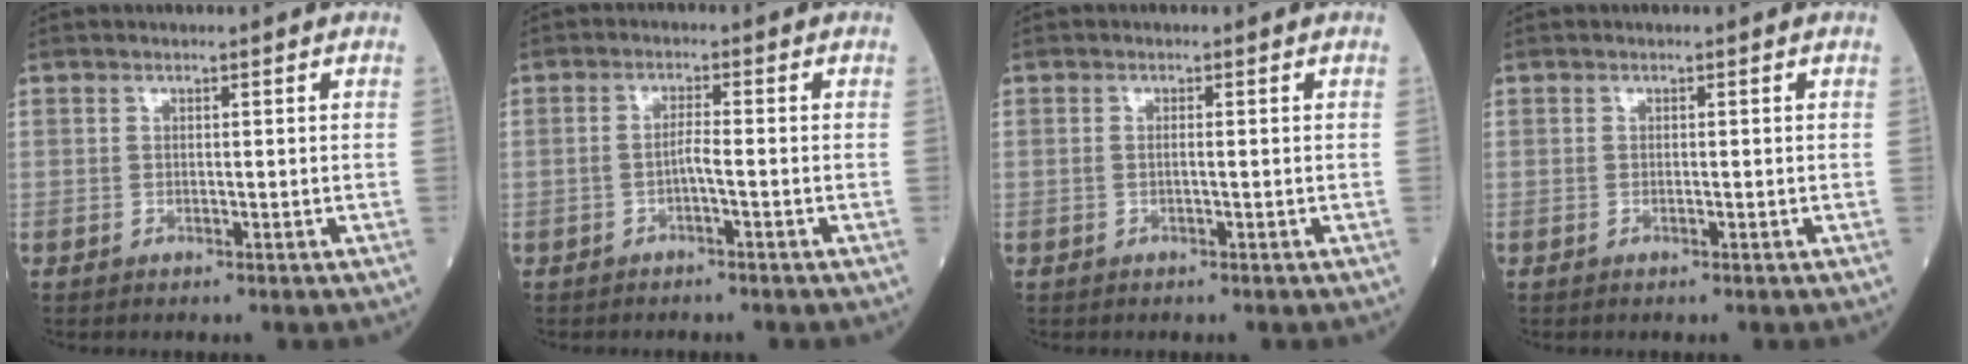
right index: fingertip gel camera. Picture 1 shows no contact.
{"total": 2.0, "force": [-0.8, 0.0, 1.9], "torque": [-0.033, 0.003, -0.017]}
{"total": 0.7, "force": [-0.1, 0.0, 0.7], "torque": [-0.017, 0.000, -0.003]}
{"total": 0.0}